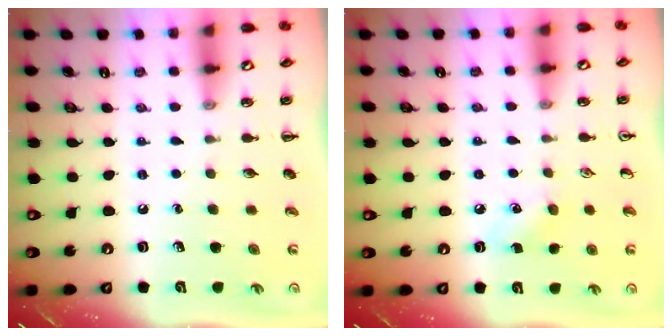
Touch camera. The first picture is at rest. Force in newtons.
{"total": 5.8, "press": 5.7, "slide": 1.4}